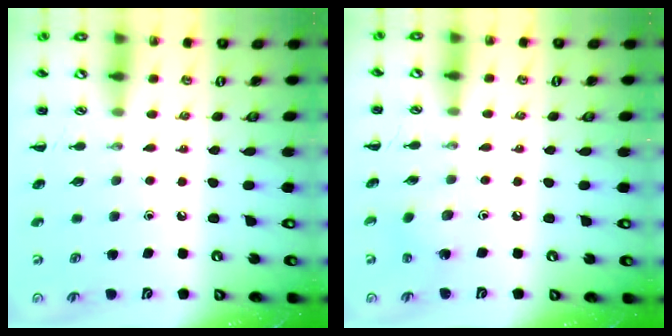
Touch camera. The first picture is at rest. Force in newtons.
{"total": 1.5, "press": 1.5, "slide": 0.5}